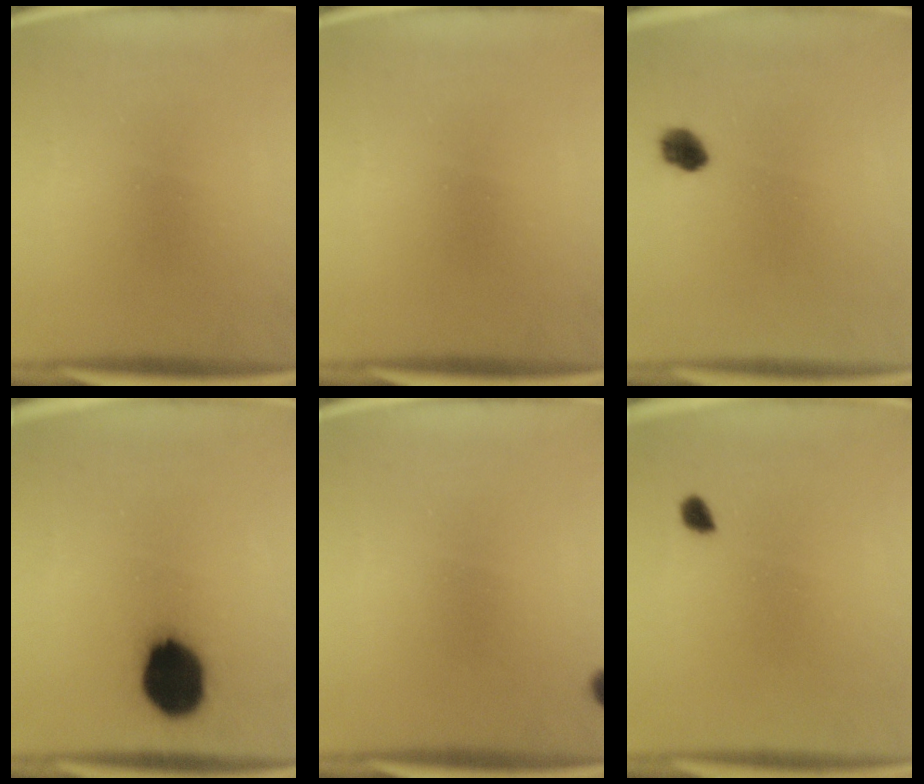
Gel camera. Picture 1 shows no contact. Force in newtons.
{"total": 0.0}
{"total": 3.9}
{"total": 13.9}
{"total": 1.5}
{"total": 1.7}